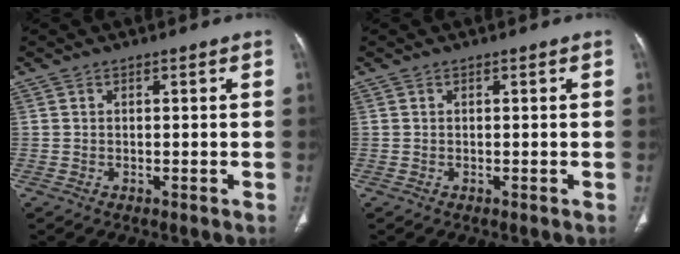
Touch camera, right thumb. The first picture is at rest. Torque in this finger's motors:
{"motor_torque": [0.00, 0.00, -0.21, 0.21, 0.00]}